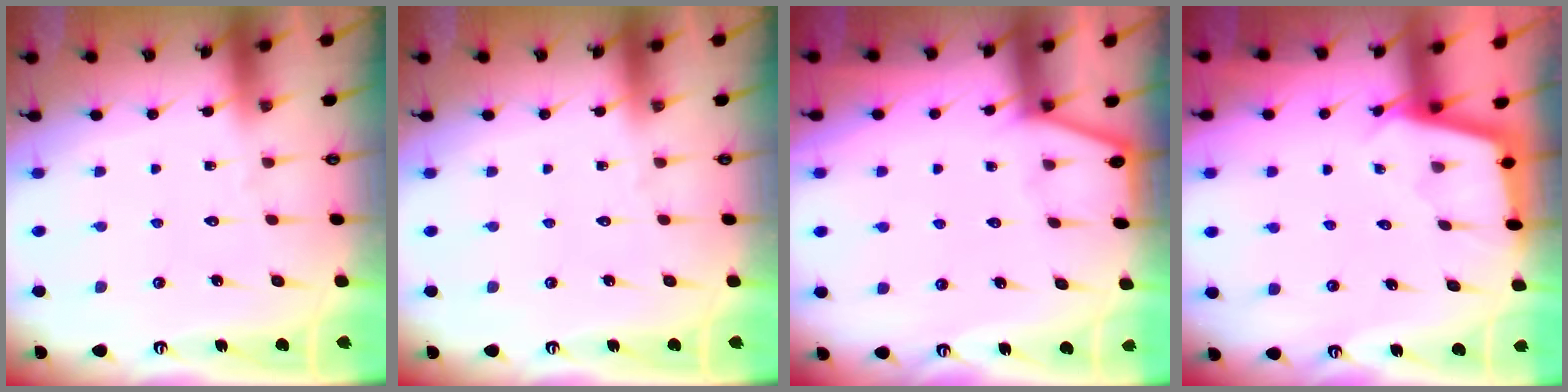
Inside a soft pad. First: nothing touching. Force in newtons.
{"total": 0.0}
{"total": 2.5, "press": 2.5, "slide": 0.3}
{"total": 2.3, "press": 2.3, "slide": 0.2}